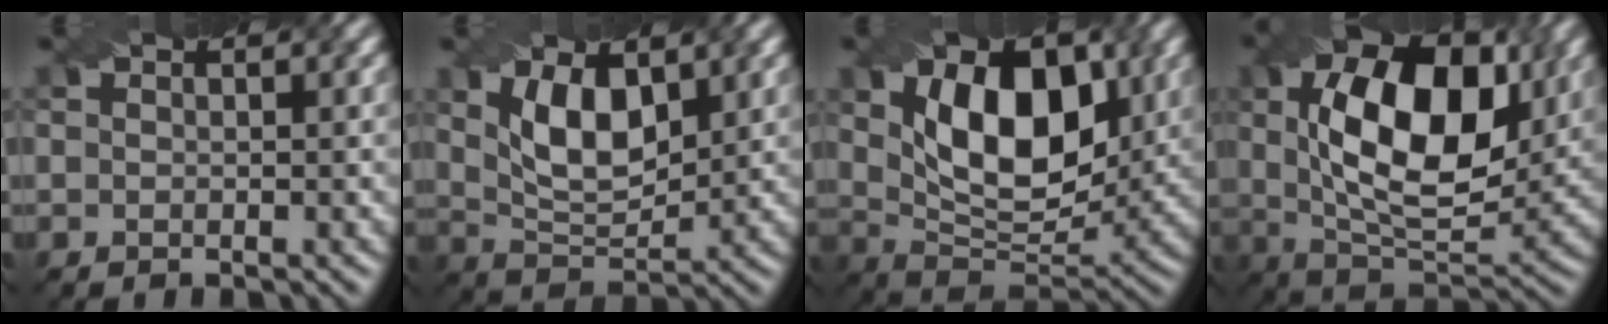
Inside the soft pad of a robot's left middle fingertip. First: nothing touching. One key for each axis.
{"total": 5.7, "fx": 1.7, "fy": 2.9, "fz": 4.6, "tx": -0.094, "ty": 0.001, "tz": 0.036}
{"total": 10.1, "fx": 2.3, "fy": 5.8, "fz": 8.0, "tx": -0.130, "ty": 0.000, "tz": 0.036}
{"total": 11.9, "fx": 2.3, "fy": 6.1, "fz": 9.9, "tx": -0.151, "ty": 0.009, "tz": 0.035}